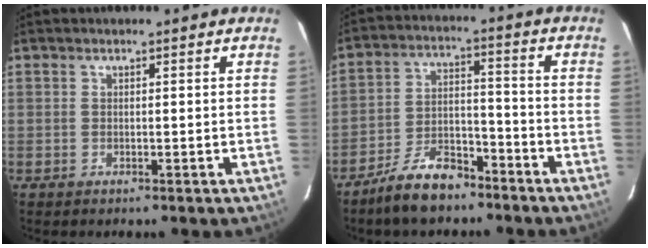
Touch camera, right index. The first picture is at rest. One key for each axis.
{"total": 9.0, "fx": -7.1, "fy": 3.5, "fz": 4.3, "tx": -0.084, "ty": 0.003, "tz": -0.133}